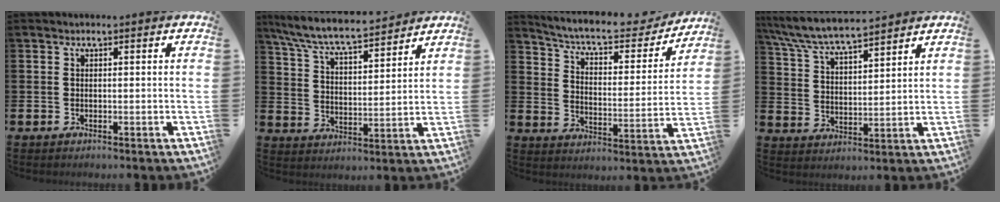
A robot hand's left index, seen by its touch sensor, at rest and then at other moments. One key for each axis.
{"total": 7.3, "fx": 6.9, "fy": 0.7, "fz": 2.5, "tx": -0.082, "ty": -0.046, "tz": 0.120}
{"total": 7.0, "fx": 6.4, "fy": 1.5, "fz": 2.5, "tx": -0.076, "ty": -0.047, "tz": 0.104}
{"total": 6.7, "fx": 6.5, "fy": 0.5, "fz": 1.8, "tx": -0.066, "ty": -0.039, "tz": 0.116}